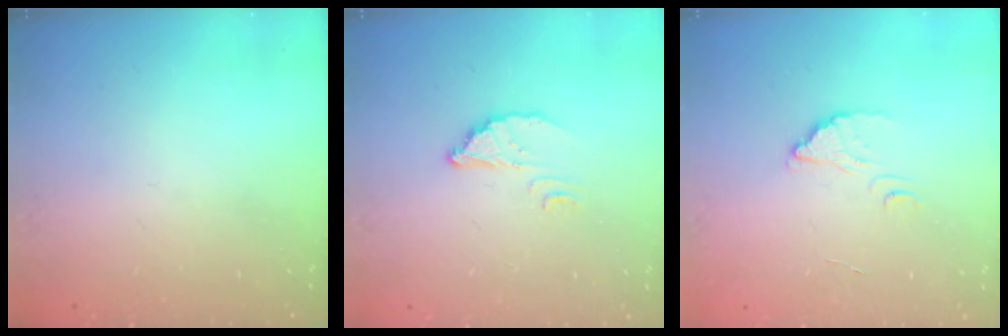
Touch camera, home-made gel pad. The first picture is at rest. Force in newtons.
{"total": 3.2, "press": 3.2, "slide": 0.2}
{"total": 2.0, "press": 2.0, "slide": 0.1}